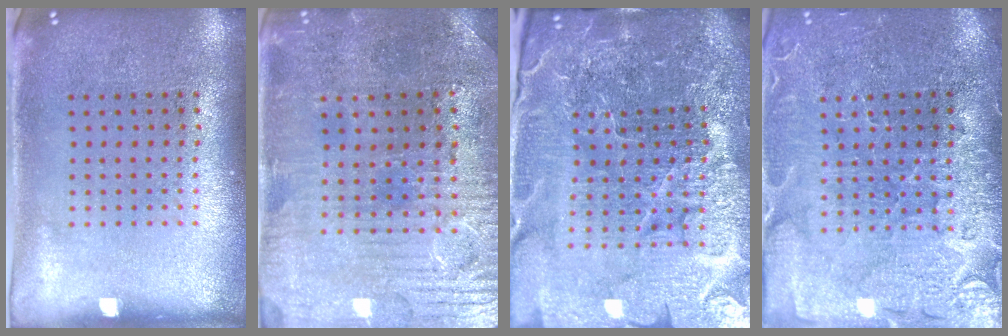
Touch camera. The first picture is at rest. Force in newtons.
{"total": 1.7, "press": 1.7, "slide": 0.5}
{"total": 6.7, "press": 5.8, "slide": 3.3}
{"total": 3.5, "press": 3.4, "slide": 0.9}